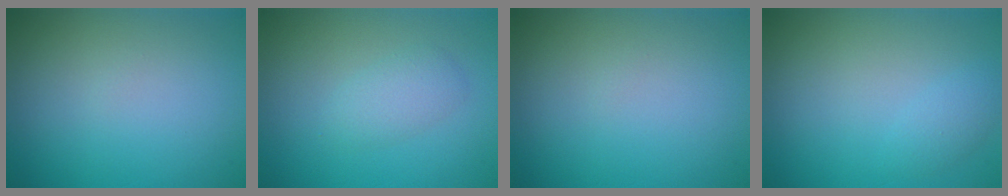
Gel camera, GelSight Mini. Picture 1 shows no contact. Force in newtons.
{"total": 2.0, "press": 2.0, "slide": 0.0}
{"total": 0.0}
{"total": 1.3, "press": 1.3, "slide": 0.1}